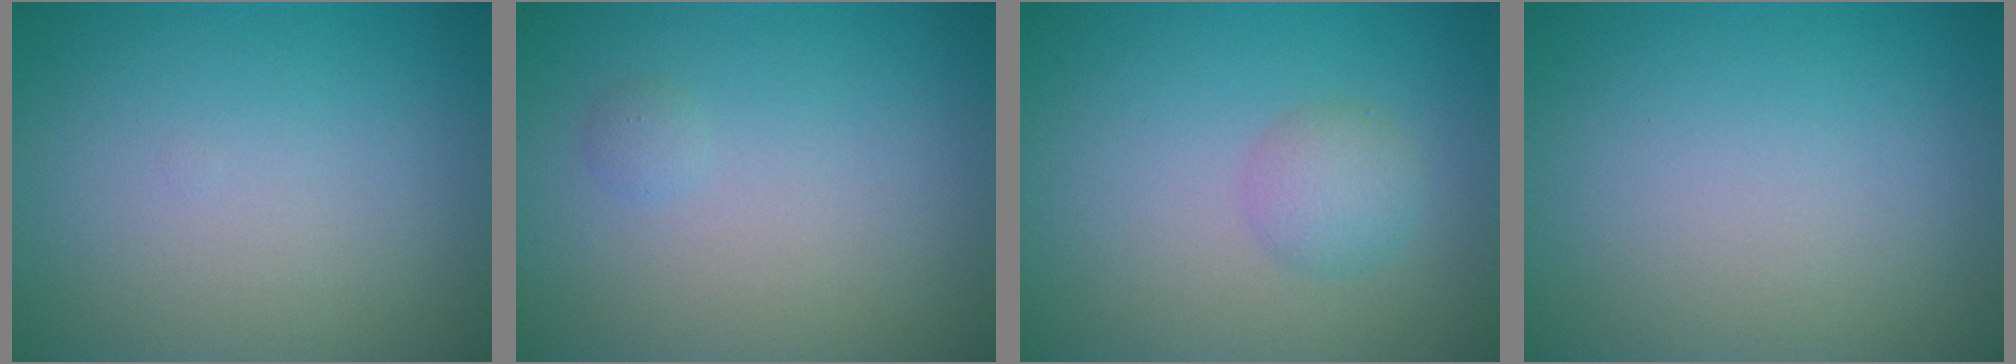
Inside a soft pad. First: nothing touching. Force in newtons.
{"total": 0.6, "press": 0.6, "slide": 0.0}
{"total": 2.2, "press": 2.2, "slide": 0.1}
{"total": 0.0}